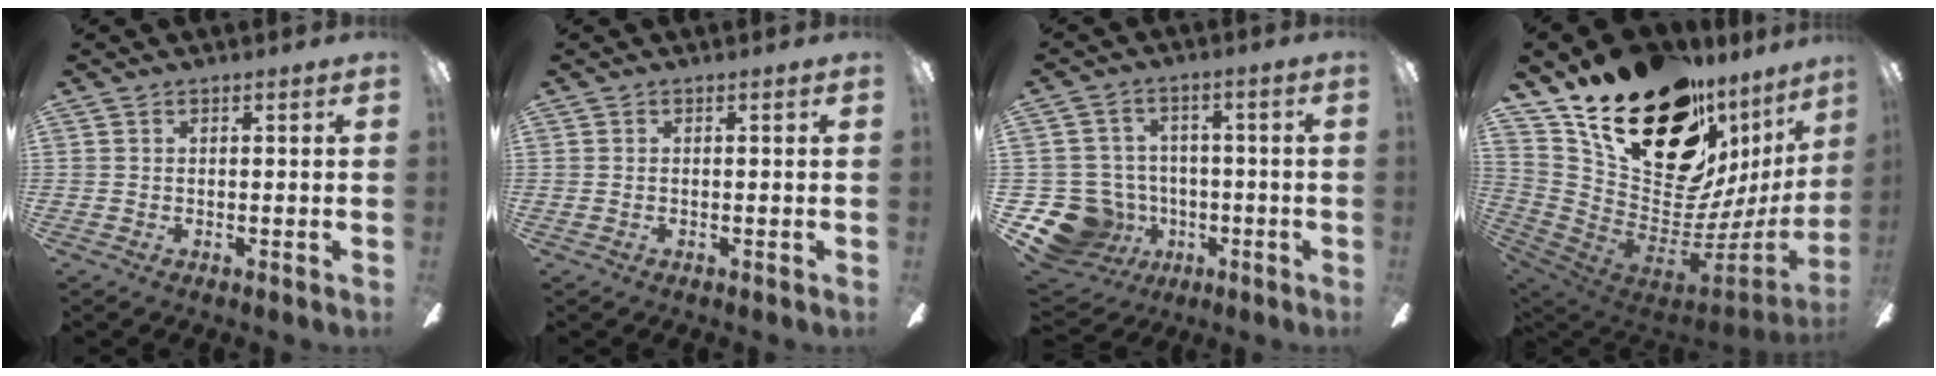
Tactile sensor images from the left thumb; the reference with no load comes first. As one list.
[{"total": 0.0}, {"total": 13.5, "force": [-5.2, 11.5, 4.9], "torque": [-0.134, 0.026, -0.082]}, {"total": 29.1, "force": [17.0, 15.2, 18.0], "torque": [-0.291, -0.104, 0.331]}]